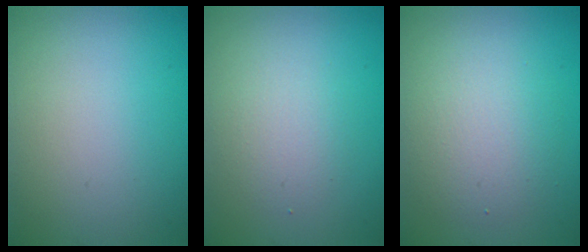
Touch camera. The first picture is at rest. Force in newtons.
{"total": 2.4, "press": 2.4, "slide": 0.0}
{"total": 3.9, "press": 3.9, "slide": 0.2}